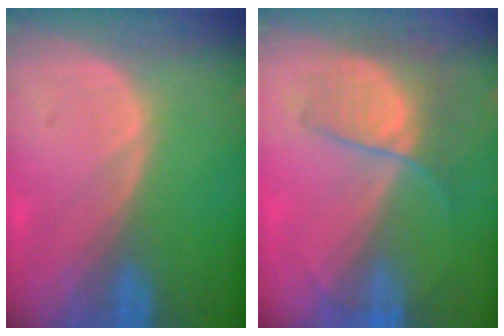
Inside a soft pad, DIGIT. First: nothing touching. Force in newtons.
{"total": 7.0, "press": 6.0, "slide": 3.7}